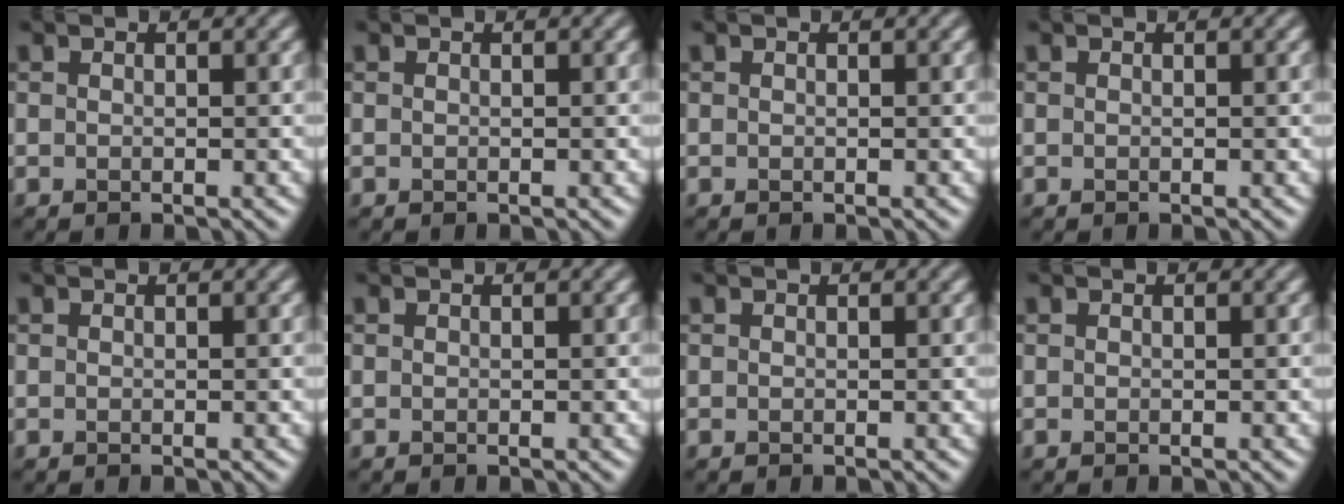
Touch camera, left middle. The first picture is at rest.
{"total": 0.0}
{"total": 0.0}
{"total": 0.0}
{"total": 0.0}
{"total": 0.0}
{"total": 0.0}
{"total": 0.0}